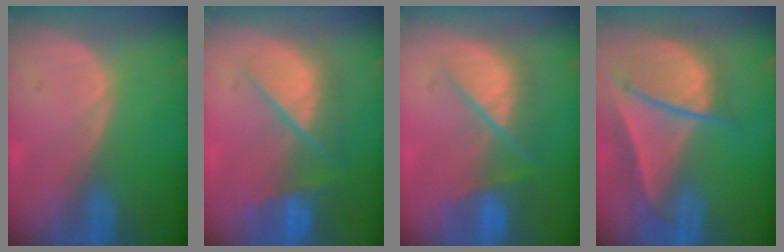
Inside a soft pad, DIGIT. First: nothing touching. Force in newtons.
{"total": 8.8, "press": 8.0, "slide": 3.8}
{"total": 7.3, "press": 7.2, "slide": 0.7}
{"total": 9.2, "press": 8.0, "slide": 4.4}